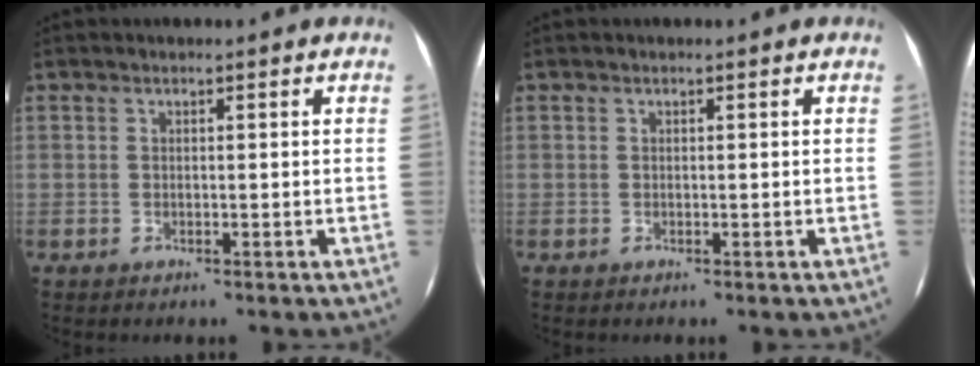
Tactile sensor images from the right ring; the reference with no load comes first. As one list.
[{"total": 0.0}]